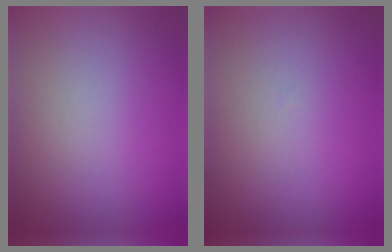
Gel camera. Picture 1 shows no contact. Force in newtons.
{"total": 0.0}